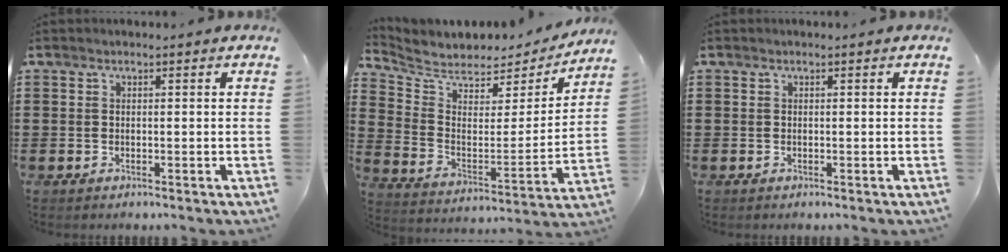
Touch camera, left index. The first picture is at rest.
{"total": 5.2, "force": [4.8, 1.9, 0.8], "torque": [-0.052, -0.042, 0.079]}
{"total": 0.0}